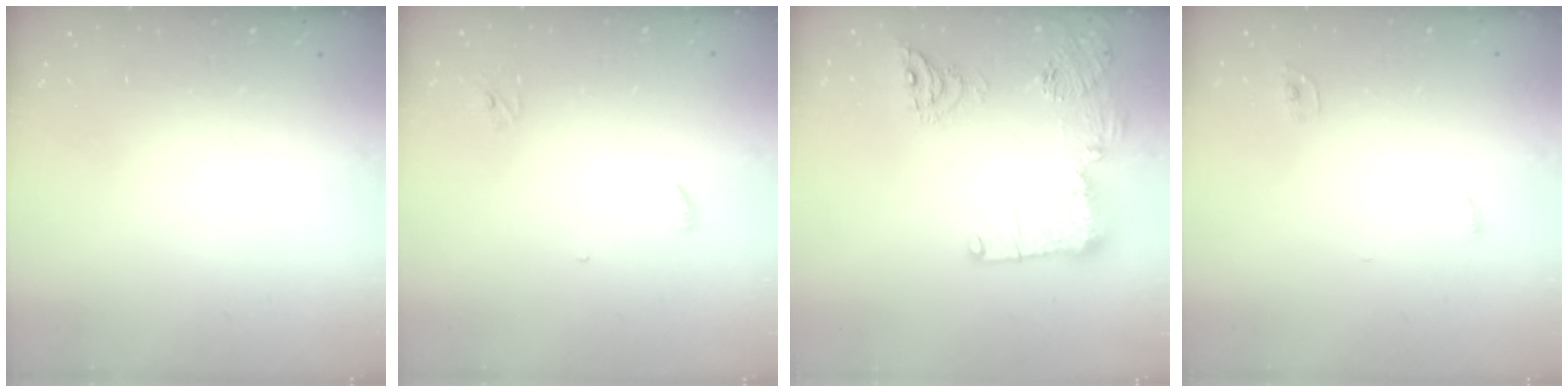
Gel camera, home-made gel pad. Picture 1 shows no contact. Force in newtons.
{"total": 3.2, "press": 3.2, "slide": 0.3}
{"total": 19.1, "press": 18.3, "slide": 5.5}
{"total": 2.4, "press": 2.4, "slide": 0.2}